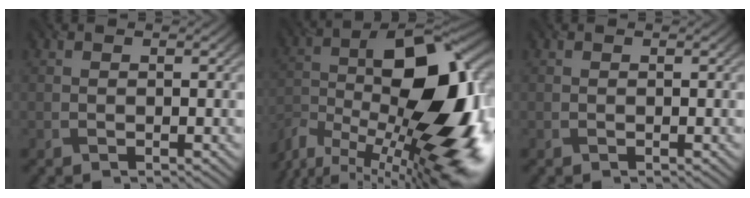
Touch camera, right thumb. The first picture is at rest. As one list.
[{"total": 18.1, "force": [-6.0, 9.0, 14.5], "torque": [-0.249, -0.002, -0.116]}, {"total": 0.0}]